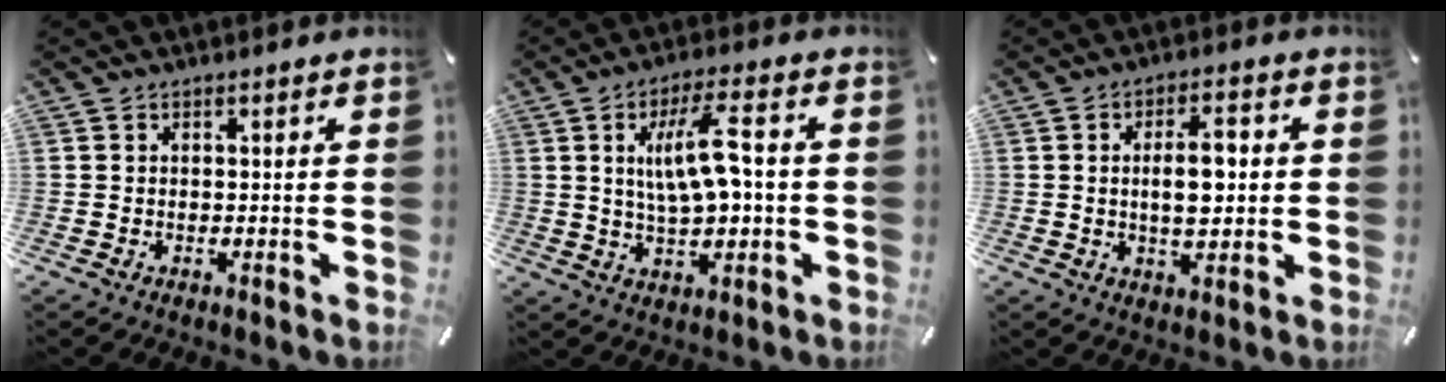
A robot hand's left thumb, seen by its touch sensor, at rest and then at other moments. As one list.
[{"total": 11.2, "force": [1.5, 4.2, 10.2], "torque": [-0.194, 0.005, 0.022]}, {"total": 8.6, "force": [0.5, 4.2, 7.5], "torque": [-0.129, 0.001, -0.001]}]